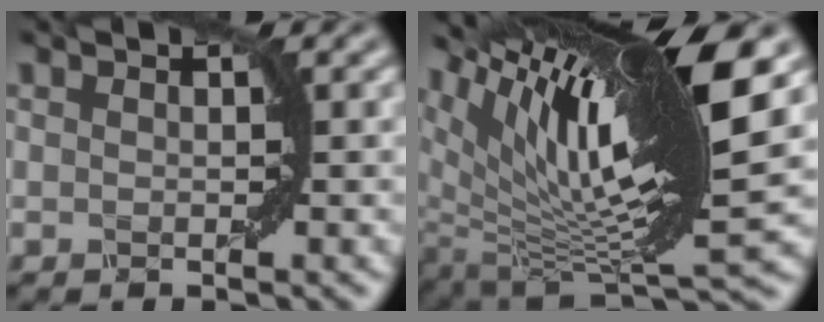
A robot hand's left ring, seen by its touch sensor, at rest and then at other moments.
{"total": 14.6, "force": [5.9, 3.7, 12.8], "torque": [-0.226, 0.010, 0.121]}